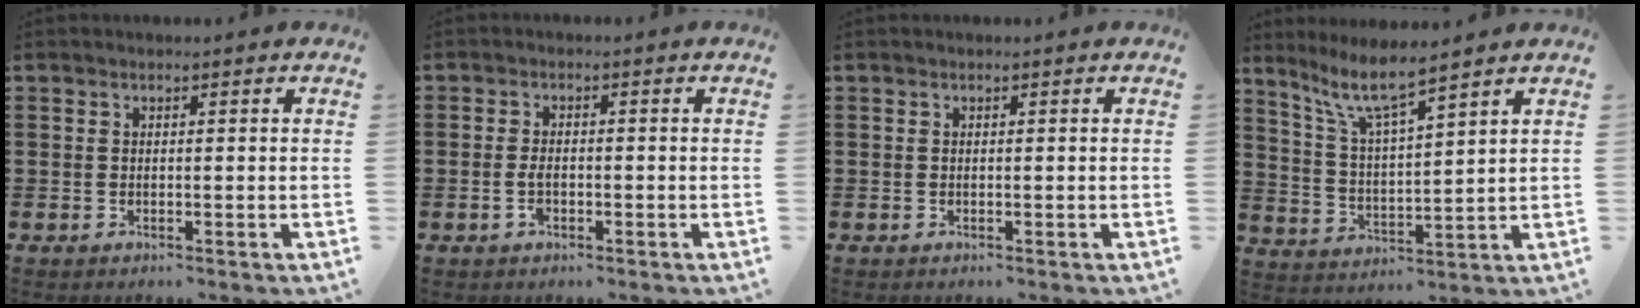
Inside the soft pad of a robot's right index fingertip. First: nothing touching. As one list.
[{"total": 2.3, "force": [-0.7, 1.1, 1.9], "torque": [-0.045, -0.003, -0.015]}, {"total": 0.0}, {"total": 6.5, "force": [5.5, 0.0, 3.6], "torque": [-0.088, -0.025, 0.095]}]